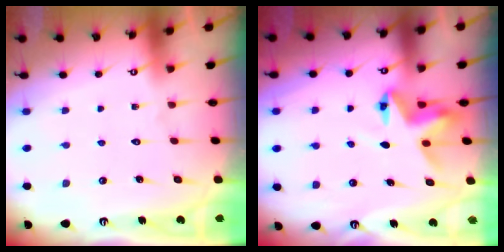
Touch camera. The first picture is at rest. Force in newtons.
{"total": 5.1, "press": 5.1, "slide": 0.4}